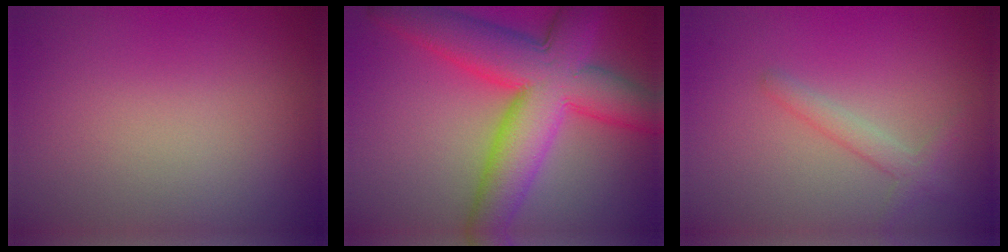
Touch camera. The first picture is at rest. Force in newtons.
{"total": 10.8, "press": 10.8, "slide": 0.3}
{"total": 1.8, "press": 1.8, "slide": 0.1}